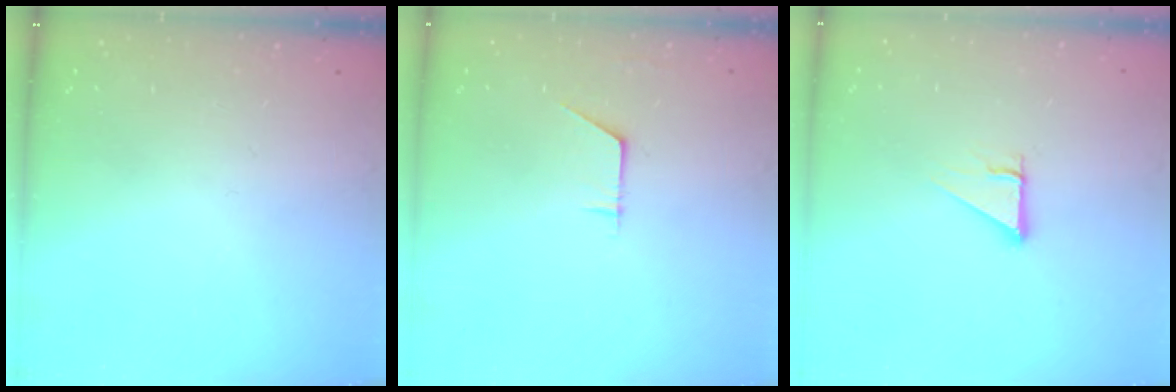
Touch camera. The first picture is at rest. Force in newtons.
{"total": 4.8, "press": 4.7, "slide": 0.4}
{"total": 3.3, "press": 3.3, "slide": 0.2}